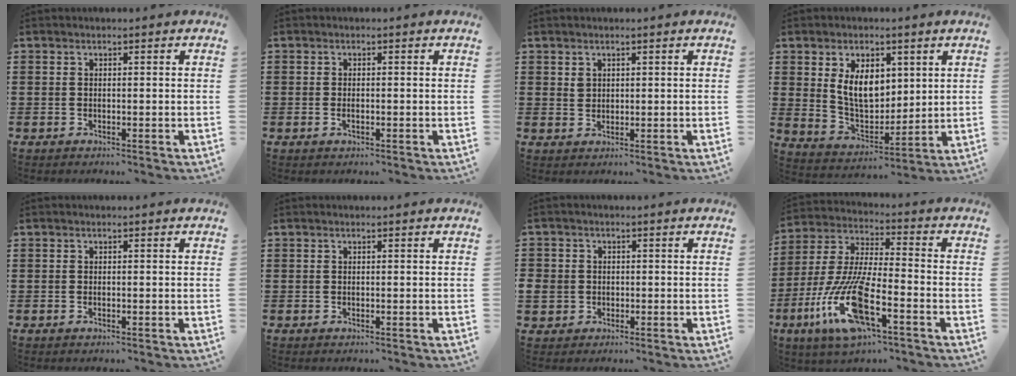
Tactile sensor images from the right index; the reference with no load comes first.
{"total": 0.7, "force": [-0.1, 0.3, 0.7], "torque": [-0.014, -0.002, -0.002]}
{"total": 1.3, "force": [0.8, 0.9, 0.4], "torque": [-0.009, 0.002, 0.016]}
{"total": 7.8, "force": [2.5, 4.9, 5.5], "torque": [-0.123, 0.009, 0.045]}
{"total": 0.0}
{"total": 0.0}
{"total": 2.6, "force": [-0.8, 2.4, 0.7], "torque": [-0.028, 0.000, -0.021]}
{"total": 13.2, "force": [-7.3, 2.8, 10.7], "torque": [-0.243, -0.010, -0.140]}